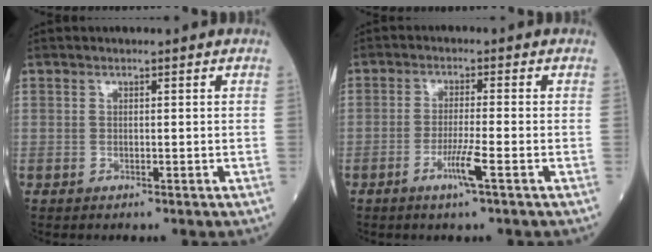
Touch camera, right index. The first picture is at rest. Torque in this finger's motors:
{"motor_torque": [0.62, -0.21, 0.27, 0.09]}